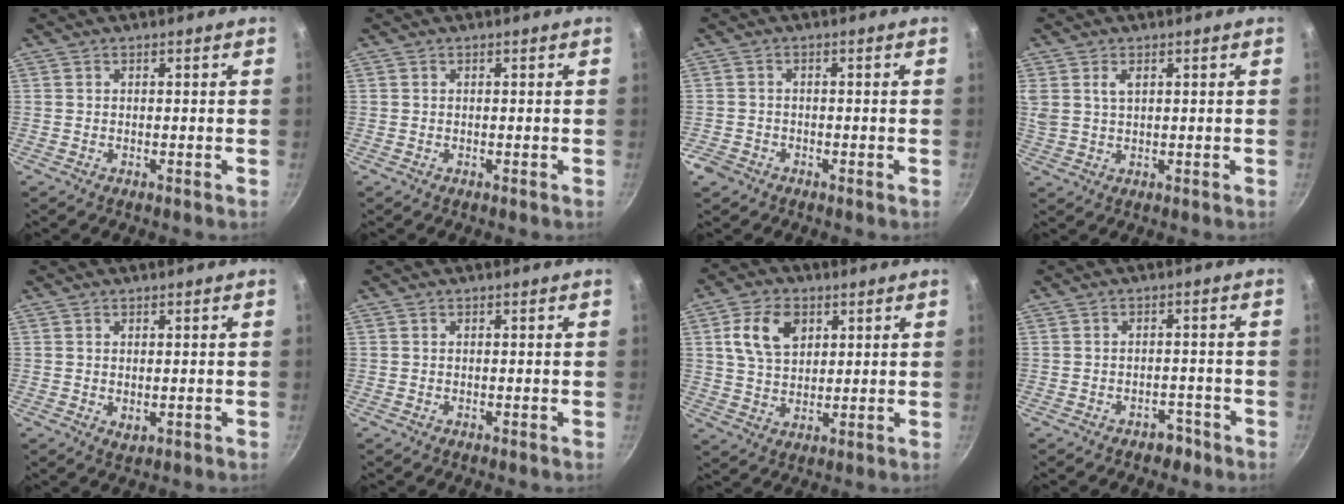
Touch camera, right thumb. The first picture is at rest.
{"total": 0.0}
{"total": 2.4, "force": [-1.6, 1.7, 0.5], "torque": [-0.006, 0.006, -0.030]}
{"total": 3.7, "force": [1.6, 2.1, 2.7], "torque": [-0.061, 0.001, 0.038]}
{"total": 1.4, "force": [0.0, 0.8, 1.1], "torque": [-0.017, -0.005, 0.006]}
{"total": 0.0}
{"total": 9.7, "force": [3.5, 6.5, 6.2], "torque": [-0.100, -0.006, 0.066]}
{"total": 2.8, "force": [-2.0, 1.7, 0.9], "torque": [-0.004, 0.020, -0.025]}